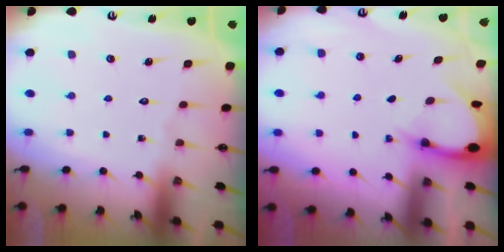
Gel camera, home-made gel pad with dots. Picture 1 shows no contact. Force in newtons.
{"total": 3.4, "press": 3.4, "slide": 0.2}